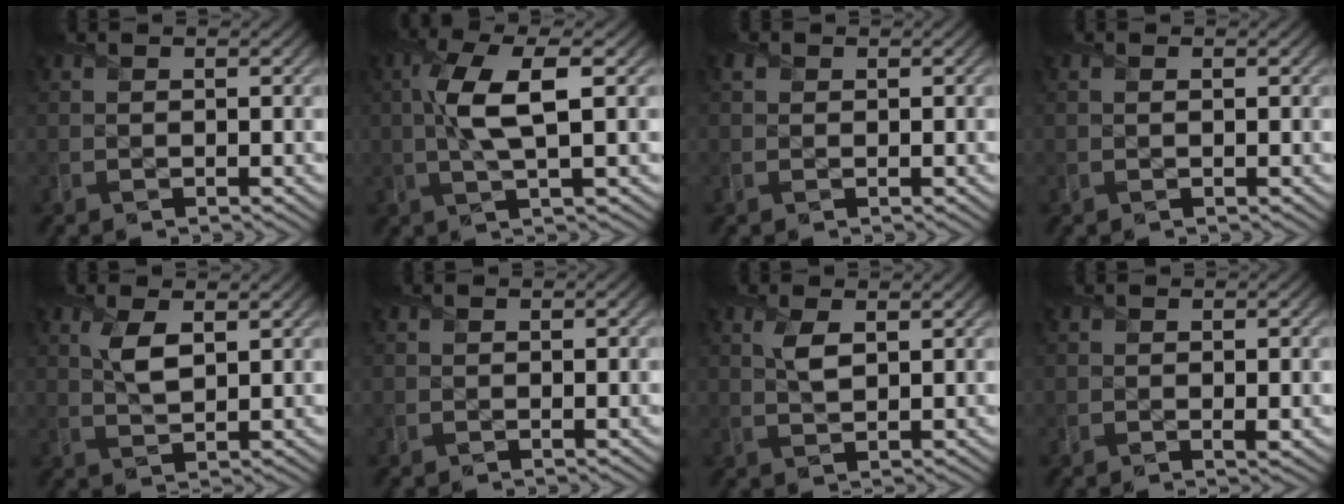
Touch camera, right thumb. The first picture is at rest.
{"total": 7.1, "force": [0.9, 1.9, 6.8], "torque": [-0.147, 0.012, 0.015]}
{"total": 0.8, "force": [0.3, 0.7, 0.2], "torque": [-0.003, -0.001, 0.004]}
{"total": 0.0}
{"total": 3.7, "force": [1.4, 1.5, 3.1], "torque": [-0.070, 0.002, 0.031]}
{"total": 0.7, "force": [-0.3, 0.3, 0.6], "torque": [-0.006, -0.003, -0.002]}
{"total": 2.6, "force": [1.0, 1.1, 2.1], "torque": [-0.050, 0.002, 0.022]}
{"total": 1.6, "force": [-0.4, 0.7, 1.3], "torque": [-0.017, -0.007, -0.004]}